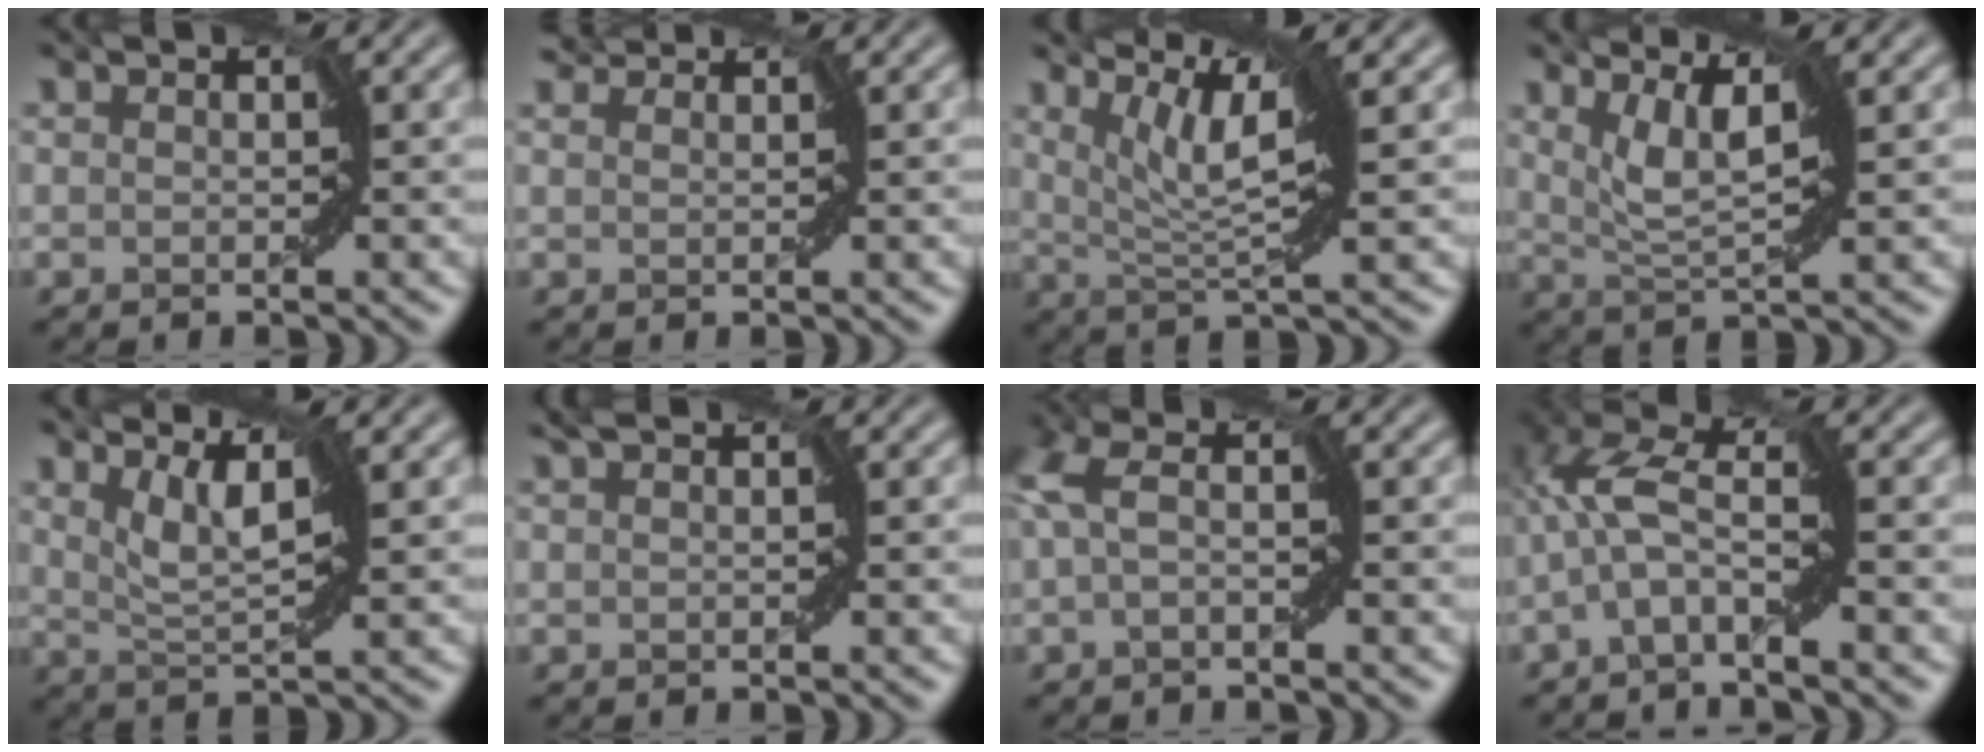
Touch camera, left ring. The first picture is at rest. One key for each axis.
{"total": 1.3, "fx": 1.0, "fy": 0.6, "fz": 0.5, "tx": -0.019, "ty": 0.003, "tz": 0.009}
{"total": 5.0, "fx": 2.6, "fy": 0.3, "fz": 4.3, "tx": -0.078, "ty": -0.002, "tz": 0.047}
{"total": 3.8, "fx": 2.1, "fy": 0.3, "fz": 3.1, "tx": -0.062, "ty": -0.006, "tz": 0.042}
{"total": 3.2, "fx": 2.3, "fy": 0.1, "fz": 2.3, "tx": -0.047, "ty": -0.004, "tz": 0.043}
{"total": 1.0, "fx": 0.6, "fy": 0.3, "fz": 0.7, "tx": -0.014, "ty": 0.005, "tz": 0.006}
{"total": 3.4, "fx": 0.1, "fy": 1.3, "fz": 3.1, "tx": -0.086, "ty": 0.014, "tz": -0.008}
{"total": 5.1, "fx": -0.8, "fy": 1.3, "fz": 4.8, "tx": -0.110, "ty": 0.021, "tz": -0.030}